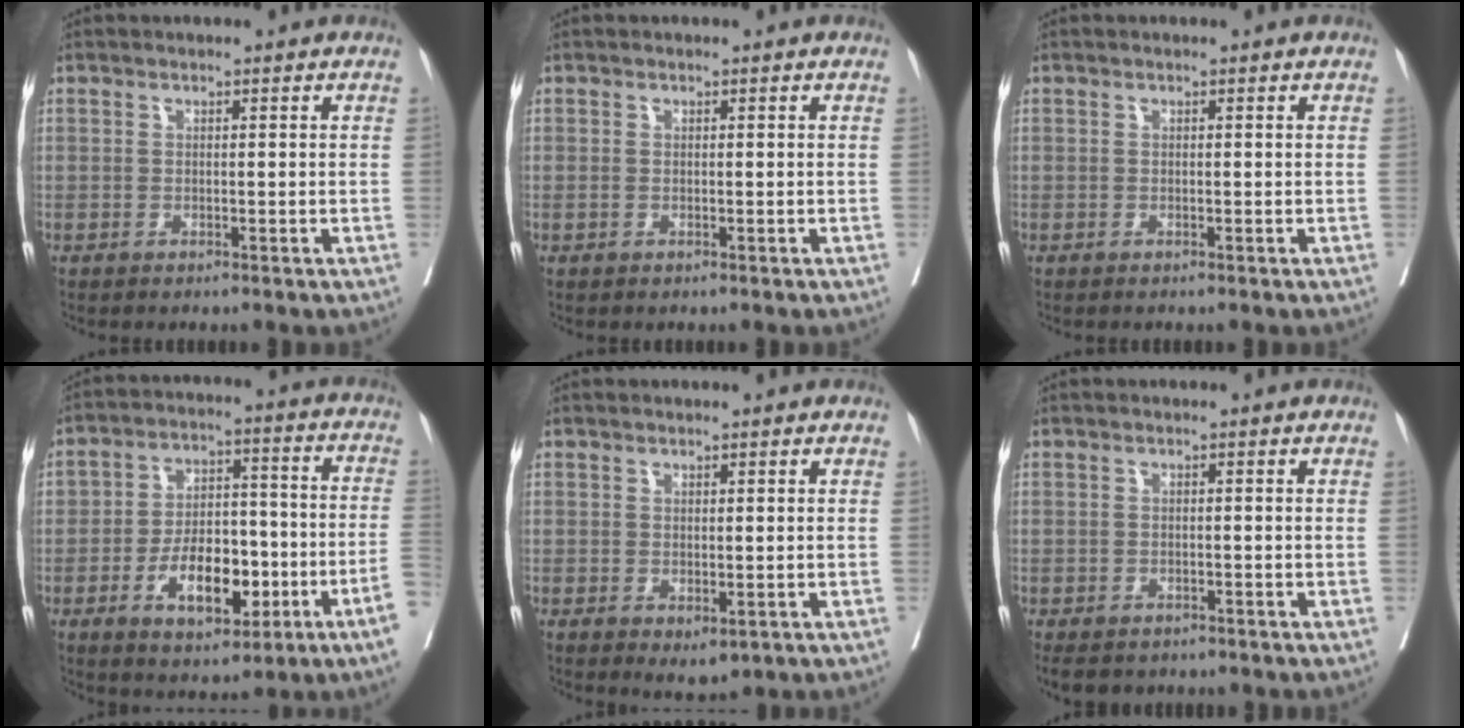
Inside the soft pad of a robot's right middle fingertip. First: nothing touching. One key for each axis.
{"total": 0.0}
{"total": 0.0}
{"total": 13.4, "fx": -4.9, "fy": 3.9, "fz": 11.9, "tx": -0.186, "ty": 0.019, "tz": -0.073}
{"total": 2.4, "fx": -0.4, "fy": 1.3, "fz": 1.9, "tx": -0.028, "ty": -0.008, "tz": 0.006}
{"total": 6.0, "fx": -4.6, "fy": 3.3, "fz": 2.1, "tx": -0.036, "ty": -0.006, "tz": -0.062}